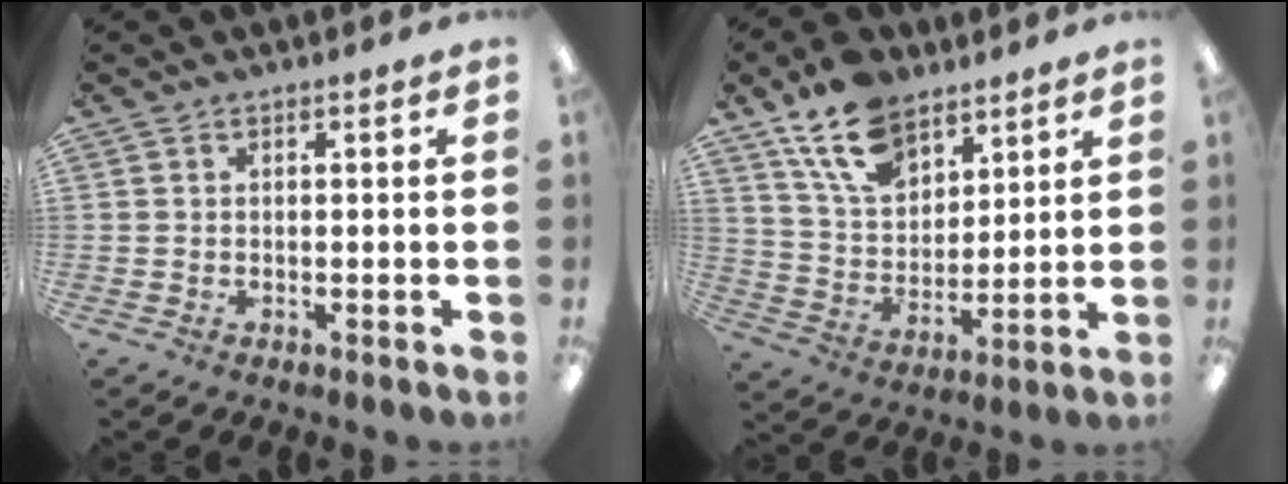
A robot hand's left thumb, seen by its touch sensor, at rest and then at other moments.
{"total": 14.8, "force": [9.9, 8.3, 7.0], "torque": [-0.136, -0.039, 0.189]}